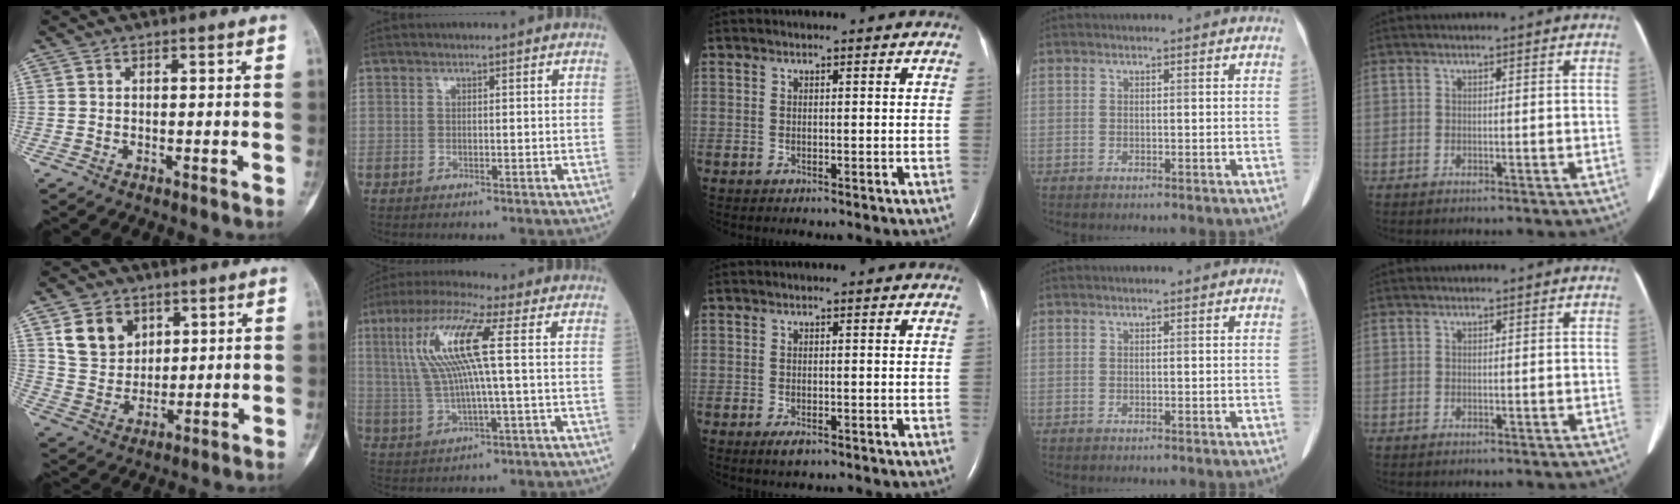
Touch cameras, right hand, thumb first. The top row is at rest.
{"thumb": {"total": 10.1, "force": [4.4, 7.9, 4.6], "torque": [-0.057, -0.019, 0.091]}, "index": {"total": 11.5, "force": [2.5, 0.4, 11.3], "torque": [-0.242, 0.019, 0.046]}, "middle": {"total": 1.8, "force": [-1.0, 0.7, 1.4], "torque": [-0.029, -0.003, -0.014]}}